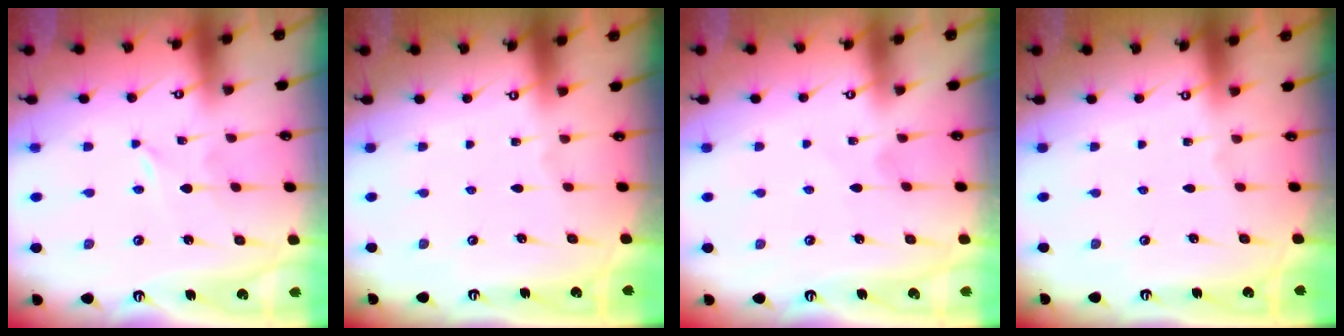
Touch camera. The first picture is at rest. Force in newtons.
{"total": 0.0}
{"total": 2.2, "press": 2.2, "slide": 0.3}
{"total": 0.0}